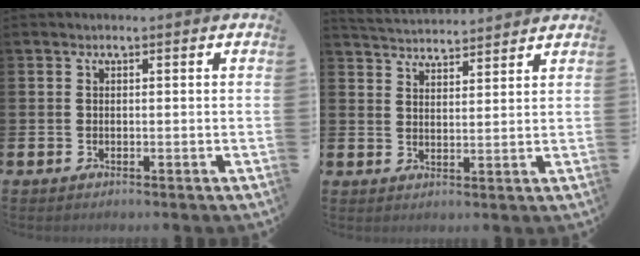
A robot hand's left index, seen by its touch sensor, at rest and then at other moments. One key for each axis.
{"total": 4.0, "fx": 4.0, "fy": 0.1, "fz": -0.2, "tx": -0.012, "ty": -0.025, "tz": 0.073}